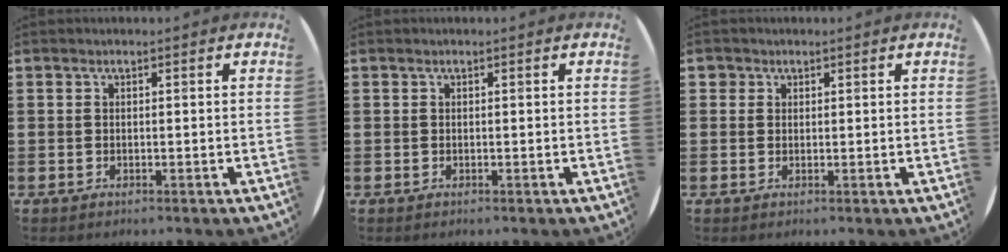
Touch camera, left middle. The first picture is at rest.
{"total": 0.0}
{"total": 1.1, "force": [0.8, 0.8, 0.0], "torque": [0.006, -0.001, 0.015]}